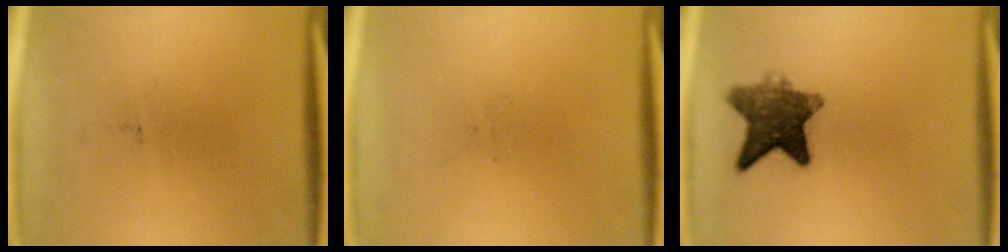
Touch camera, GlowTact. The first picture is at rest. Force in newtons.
{"total": 0.0}
{"total": 8.5}